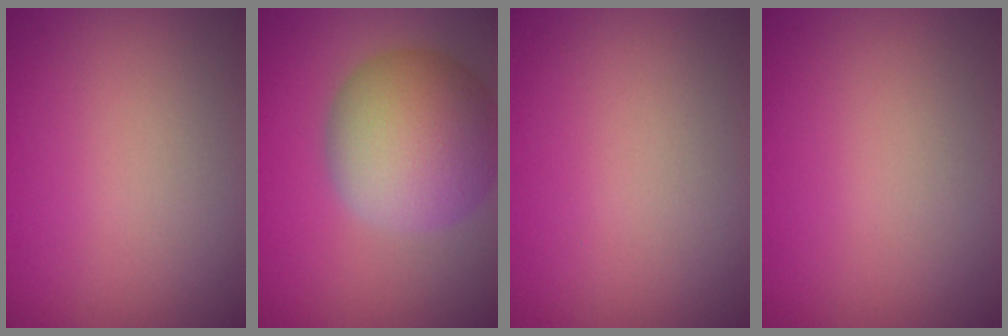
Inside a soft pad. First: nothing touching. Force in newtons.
{"total": 8.9, "press": 8.9, "slide": 0.6}
{"total": 0.0}
{"total": 0.0}